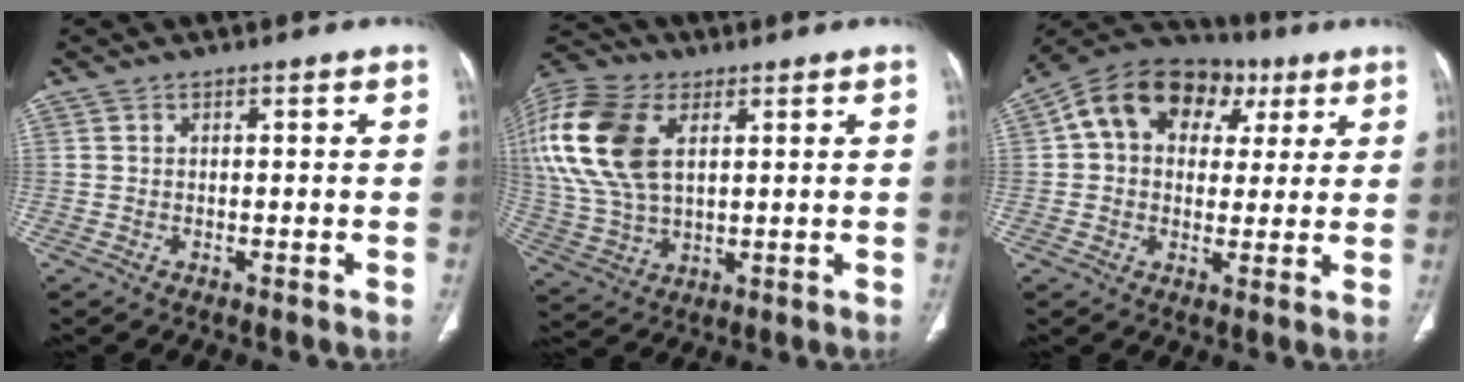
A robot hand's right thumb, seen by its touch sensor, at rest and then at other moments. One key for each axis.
{"total": 23.7, "fx": 7.5, "fy": 14.8, "fz": 17.0, "tx": -0.407, "ty": 0.012, "tz": 0.145}
{"total": 17.2, "fx": 5.5, "fy": 12.5, "fz": 10.3, "tx": -0.144, "ty": 0.031, "tz": 0.078}